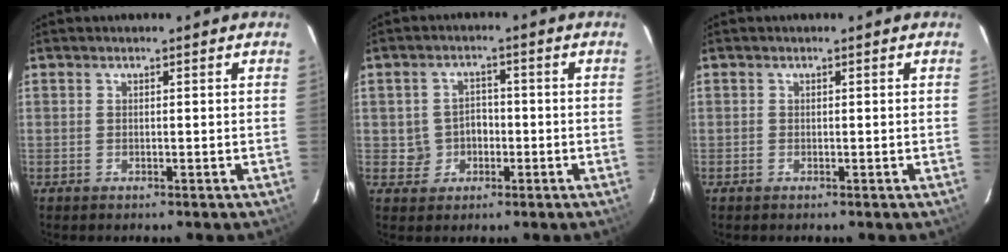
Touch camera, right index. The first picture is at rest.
{"total": 4.3, "force": [-1.0, 4.1, 1.1], "torque": [-0.027, 0.018, -0.005]}
{"total": 0.0}